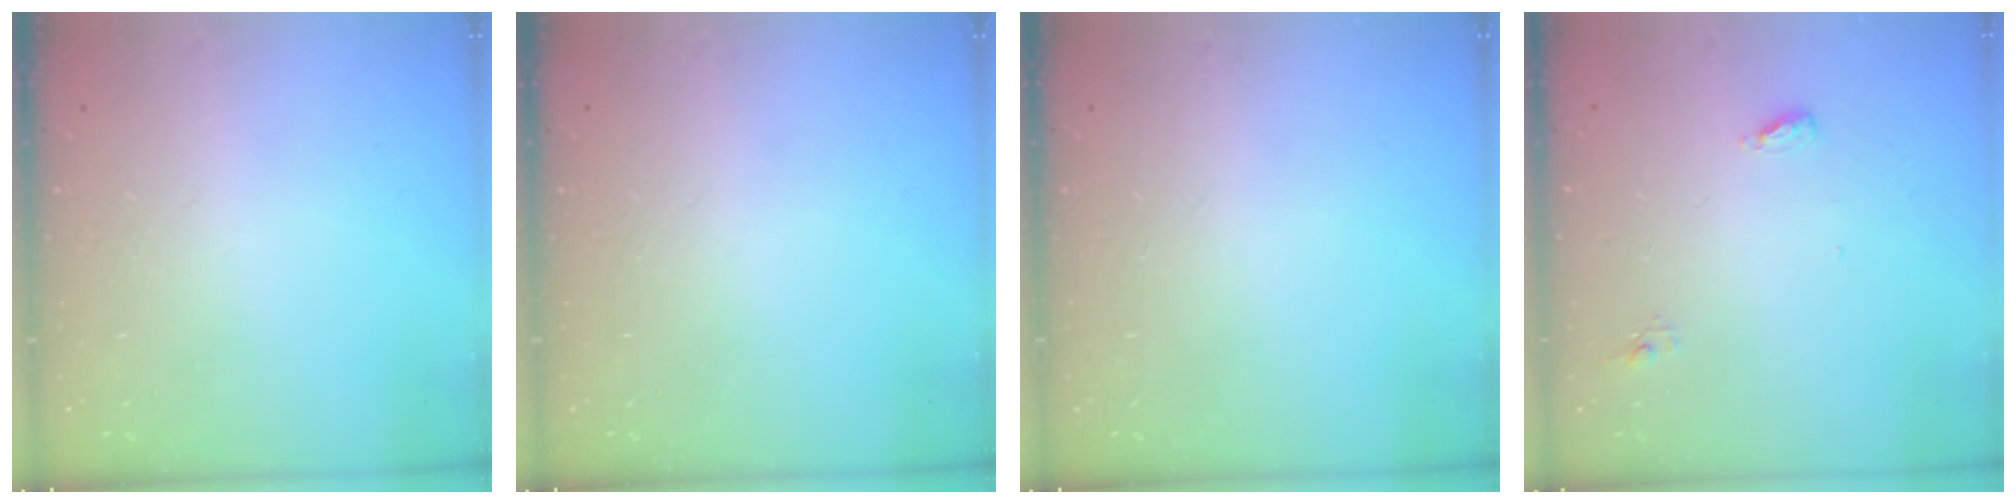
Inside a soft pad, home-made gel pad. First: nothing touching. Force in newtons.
{"total": 0.0}
{"total": 0.0}
{"total": 4.7, "press": 4.5, "slide": 1.1}